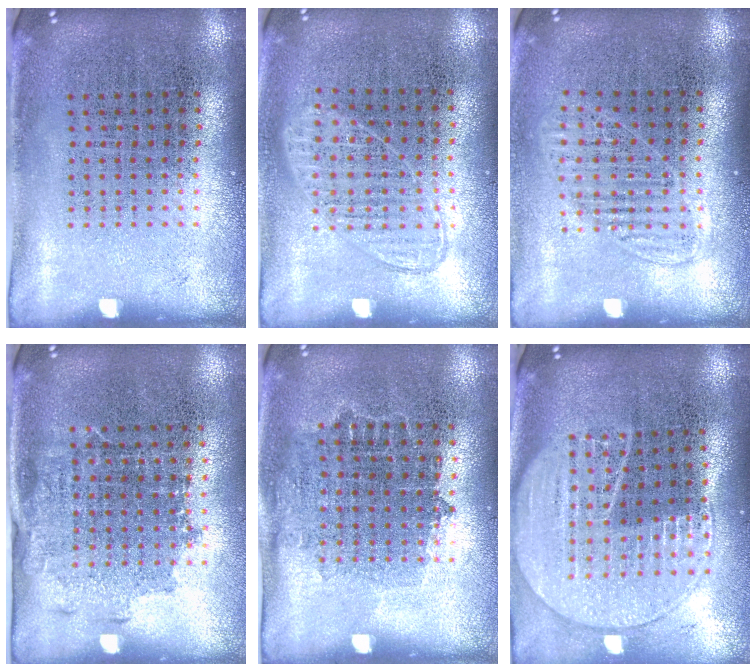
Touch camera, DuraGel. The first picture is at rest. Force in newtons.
{"total": 1.0, "press": 0.9, "slide": 0.3}
{"total": 1.3, "press": 1.2, "slide": 0.6}
{"total": 1.4, "press": 1.2, "slide": 0.7}
{"total": 0.8, "press": 0.7, "slide": 0.3}
{"total": 2.0, "press": 1.7, "slide": 0.9}